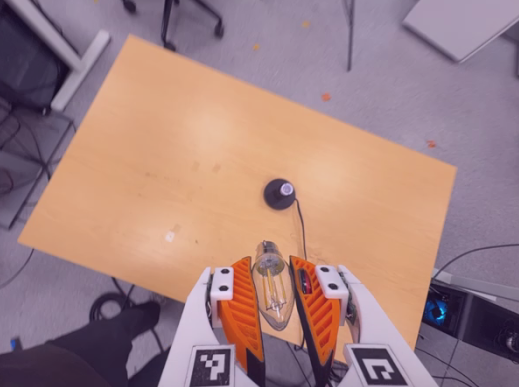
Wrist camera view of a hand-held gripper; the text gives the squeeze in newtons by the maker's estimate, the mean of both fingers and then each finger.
{"total": 11.8, "left": 12.6, "right": 11.0}